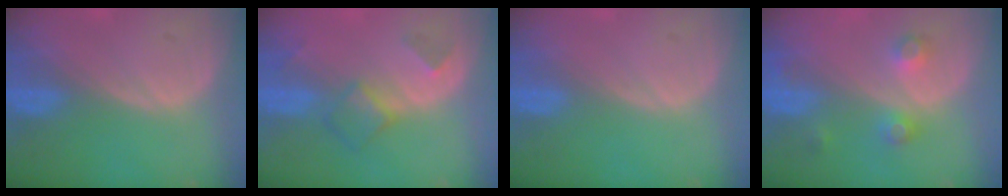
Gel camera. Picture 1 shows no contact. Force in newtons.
{"total": 4.8, "press": 4.3, "slide": 2.1}
{"total": 0.0}
{"total": 3.8, "press": 3.5, "slide": 1.6}